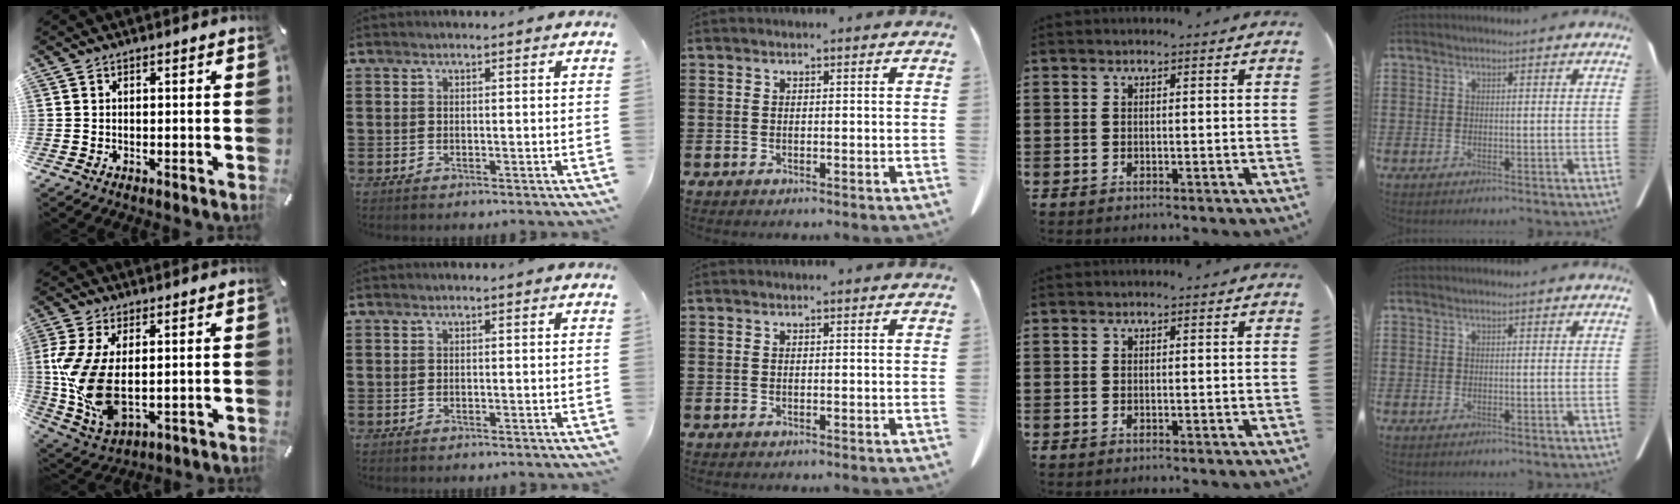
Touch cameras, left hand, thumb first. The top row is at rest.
{"thumb": {"total": 13.6, "force": [0.4, 7.5, 11.3], "torque": [-0.268, -0.019, 0.010]}}